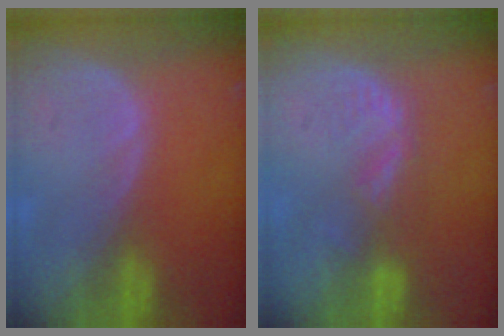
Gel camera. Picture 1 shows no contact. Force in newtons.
{"total": 3.6, "press": 3.1, "slide": 1.8}